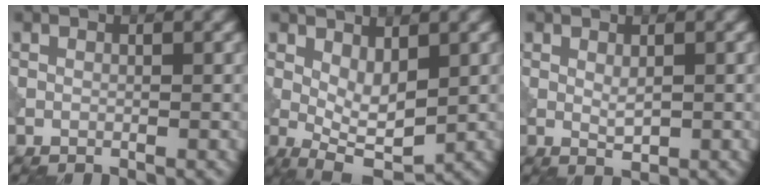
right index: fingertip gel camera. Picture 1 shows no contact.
{"total": 4.3, "force": [0.6, 1.9, 3.9], "torque": [-0.069, -0.009, 0.014]}
{"total": 1.3, "force": [0.4, 0.5, 1.1], "torque": [-0.024, -0.003, 0.011]}